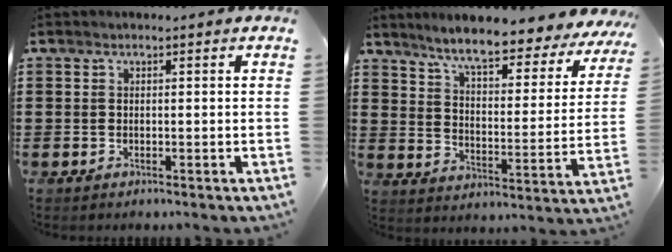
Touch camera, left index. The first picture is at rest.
{"total": 7.7, "force": [6.7, 0.4, 3.8], "torque": [-0.092, -0.041, 0.110]}